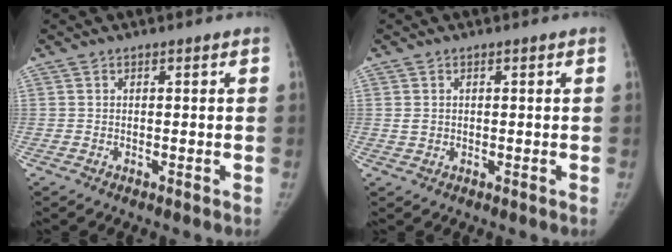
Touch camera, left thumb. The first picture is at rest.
{"total": 1.5, "force": [0.3, 1.3, 0.8], "torque": [-0.012, -0.001, 0.010]}